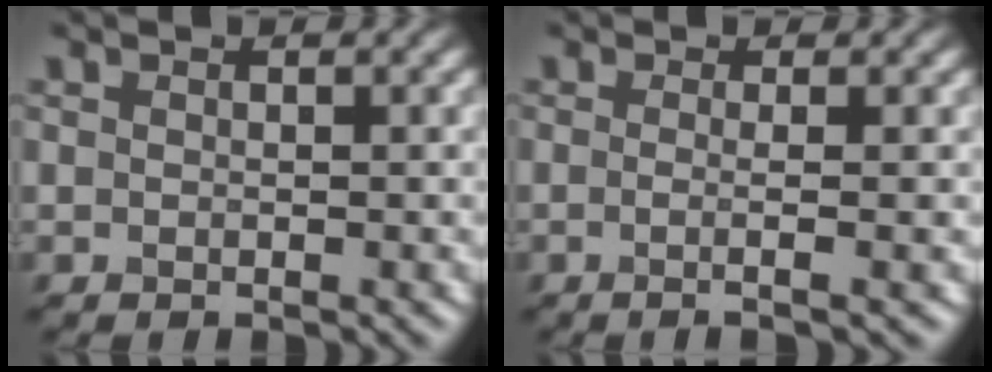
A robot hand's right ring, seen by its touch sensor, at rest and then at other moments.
{"total": 3.0, "force": [-0.1, 1.1, 2.8], "torque": [-0.033, -0.002, -0.022]}